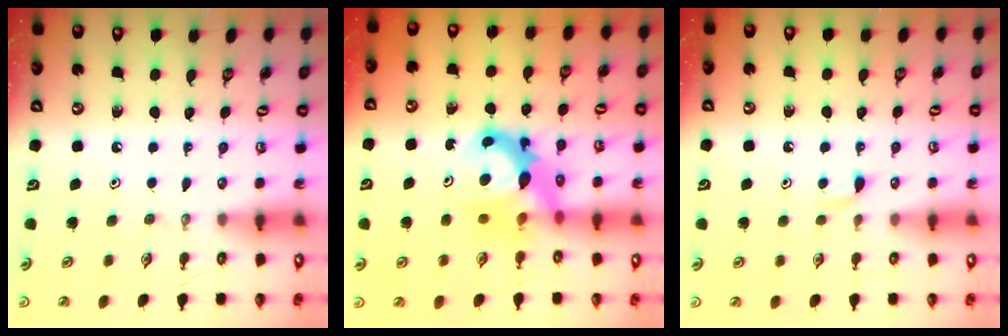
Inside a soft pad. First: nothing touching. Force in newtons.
{"total": 8.2, "press": 8.2, "slide": 0.5}
{"total": 3.3, "press": 3.3, "slide": 0.5}